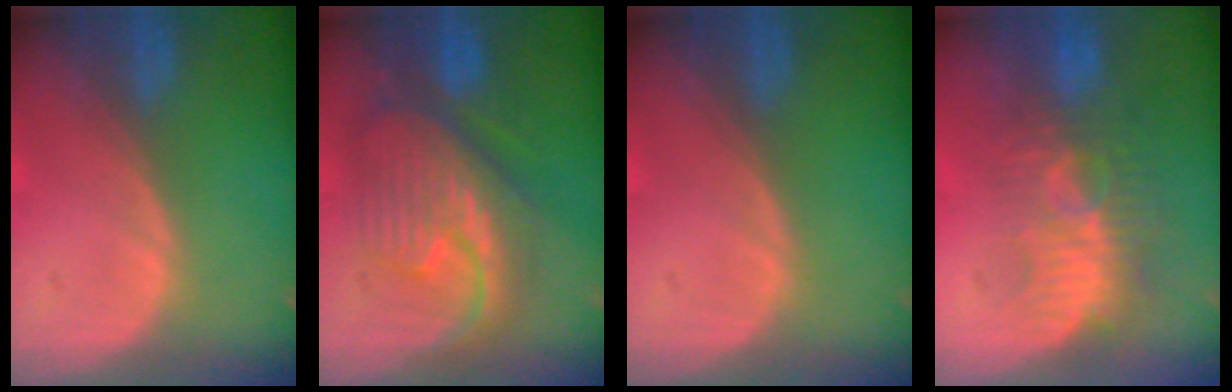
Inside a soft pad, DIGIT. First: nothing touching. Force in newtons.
{"total": 10.3, "press": 10.2, "slide": 0.9}
{"total": 0.0}
{"total": 9.1, "press": 8.3, "slide": 3.8}